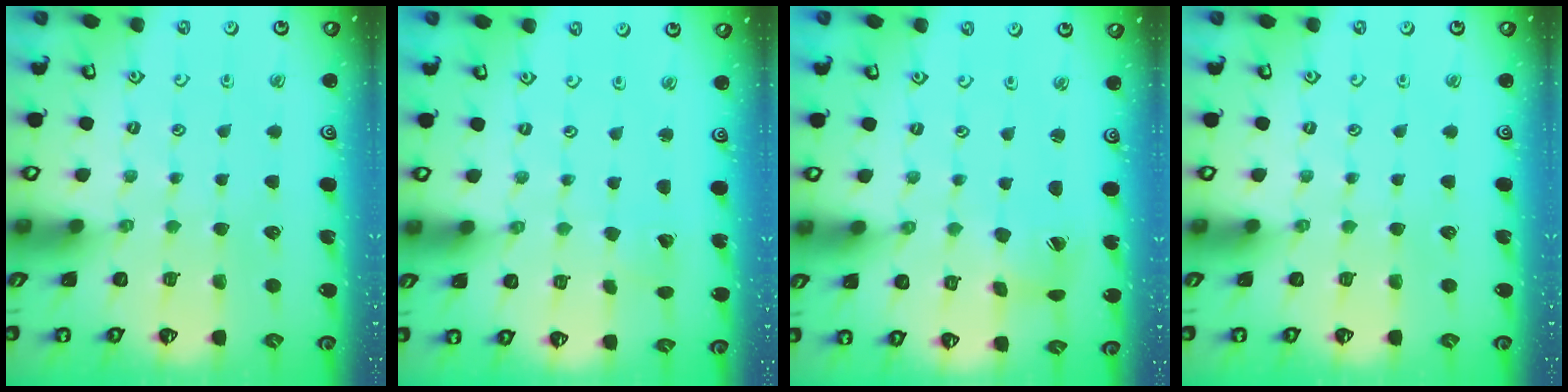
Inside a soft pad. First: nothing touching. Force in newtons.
{"total": 2.3, "press": 2.3, "slide": 0.3}
{"total": 3.7, "press": 3.7, "slide": 0.5}
{"total": 0.0}